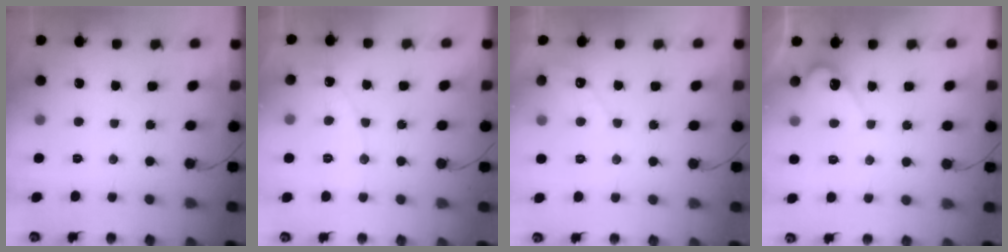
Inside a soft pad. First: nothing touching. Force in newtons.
{"total": 4.7, "press": 4.6, "slide": 0.5}
{"total": 4.0, "press": 4.0, "slide": 0.2}
{"total": 4.1, "press": 4.1, "slide": 0.3}